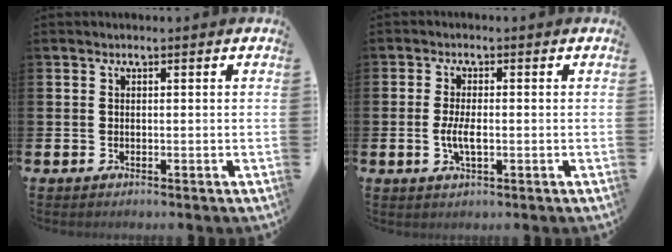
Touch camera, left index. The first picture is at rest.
{"total": 3.4, "force": [-0.4, 1.3, 3.1], "torque": [-0.055, -0.004, -0.012]}